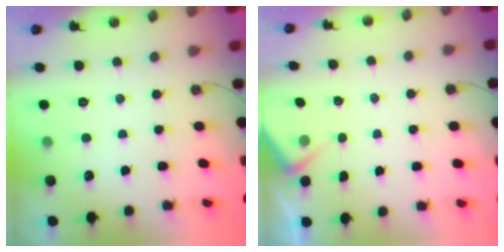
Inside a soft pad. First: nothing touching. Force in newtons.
{"total": 2.8, "press": 2.7, "slide": 0.4}